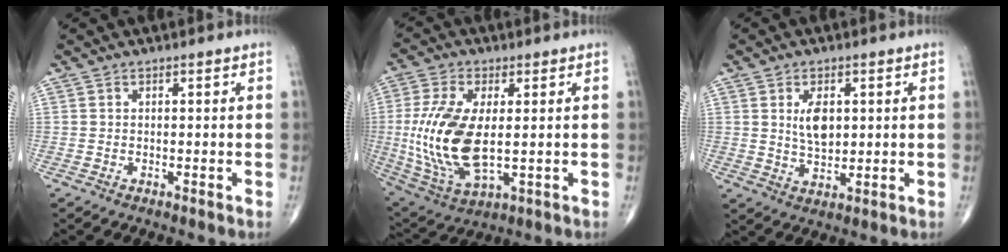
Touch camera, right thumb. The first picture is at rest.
{"total": 16.7, "force": [0.0, 8.1, 14.6], "torque": [-0.318, -0.012, 0.013]}
{"total": 5.9, "force": [1.4, 3.3, 4.6], "torque": [-0.066, -0.012, 0.029]}